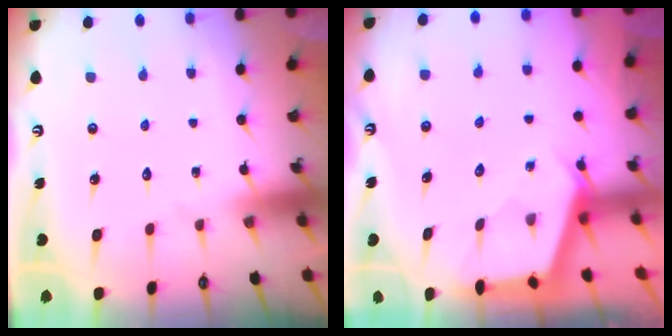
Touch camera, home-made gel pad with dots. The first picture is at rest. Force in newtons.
{"total": 2.7, "press": 2.7, "slide": 0.3}